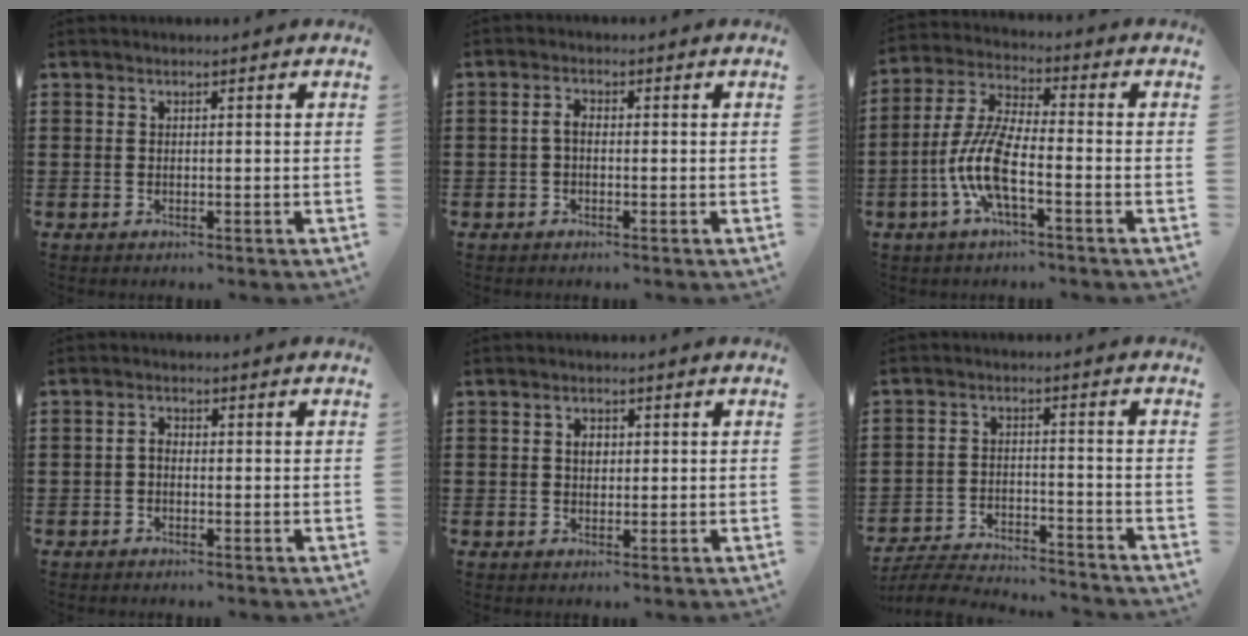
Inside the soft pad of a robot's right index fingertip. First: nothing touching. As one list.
[{"total": 1.9, "force": [-0.4, 1.0, 1.6], "torque": [-0.040, -0.001, -0.011]}, {"total": 8.9, "force": [-3.2, 2.5, 7.9], "torque": [-0.195, -0.014, -0.069]}, {"total": 1.6, "force": [-0.6, 0.9, 1.2], "torque": [-0.032, 0.000, -0.015]}, {"total": 2.2, "force": [0.4, 1.5, 1.5], "torque": [-0.033, 0.010, 0.006]}, {"total": 5.3, "force": [-5.2, 0.2, 1.0], "torque": [-0.031, -0.003, -0.107]}]